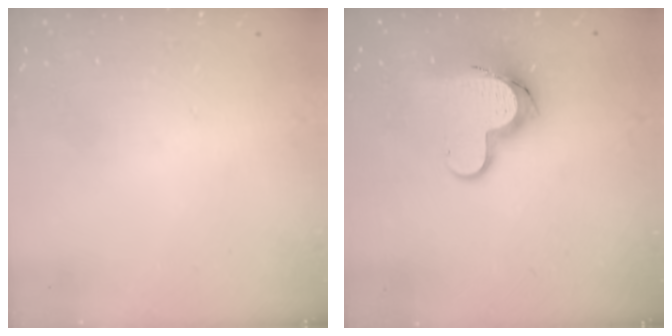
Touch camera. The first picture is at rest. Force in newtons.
{"total": 11.9, "press": 11.8, "slide": 1.1}